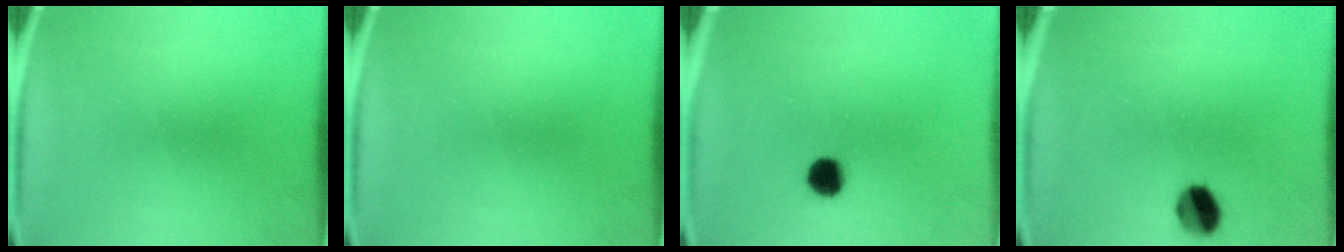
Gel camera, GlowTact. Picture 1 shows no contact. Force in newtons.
{"total": 0.0}
{"total": 4.8}
{"total": 7.4}